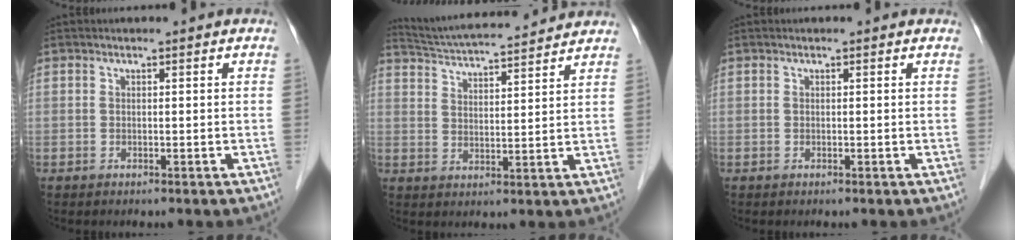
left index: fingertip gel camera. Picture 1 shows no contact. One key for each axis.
{"total": 13.9, "fx": 13.1, "fy": 0.8, "fz": 4.7, "tx": -0.092, "ty": 0.023, "tz": 0.198}
{"total": 0.0}